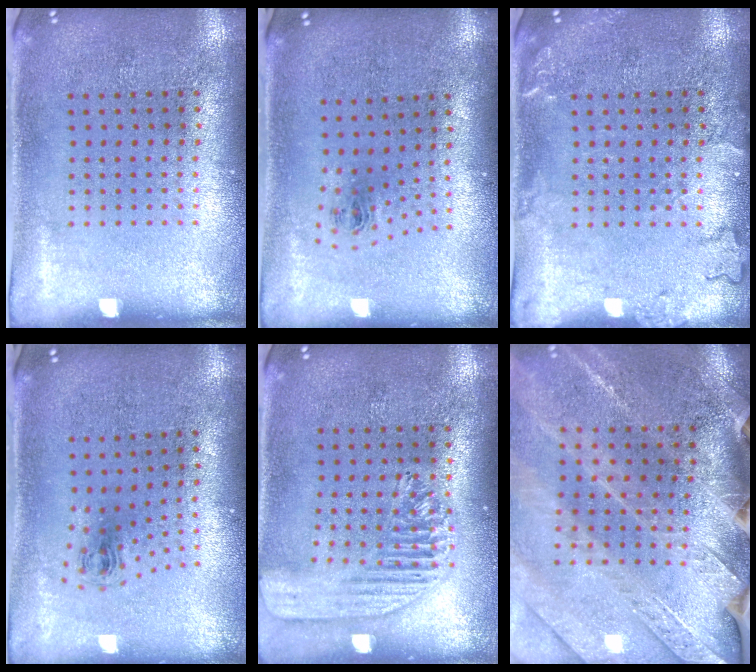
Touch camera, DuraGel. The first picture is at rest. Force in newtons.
{"total": 0.9, "press": 0.4, "slide": 0.9}
{"total": 1.9, "press": 1.9, "slide": 0.3}
{"total": 0.8, "press": 0.4, "slide": 0.7}
{"total": 1.7, "press": 1.5, "slide": 0.7}
{"total": 2.8, "press": 2.8, "slide": 0.7}